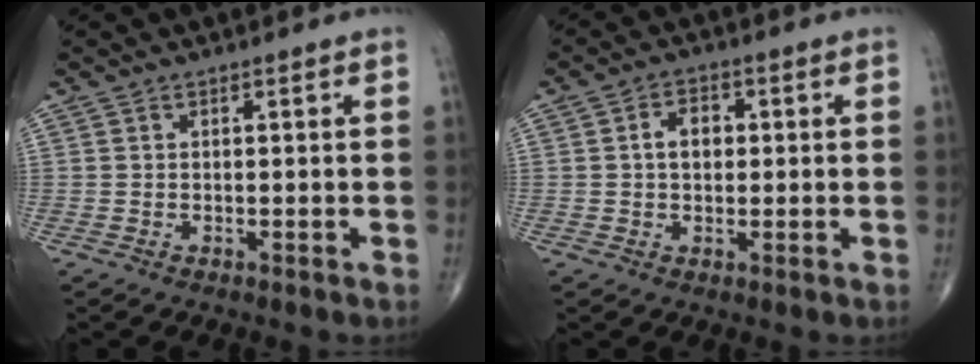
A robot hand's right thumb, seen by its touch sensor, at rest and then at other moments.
{"total": 4.6, "force": [0.5, 3.2, 3.3], "torque": [-0.044, 0.012, 0.003]}